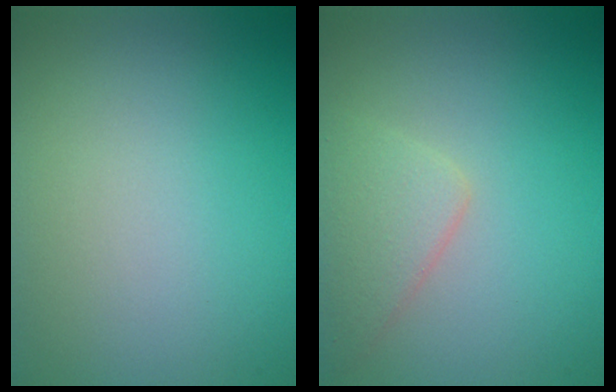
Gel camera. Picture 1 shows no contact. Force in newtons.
{"total": 2.7, "press": 2.7, "slide": 0.0}